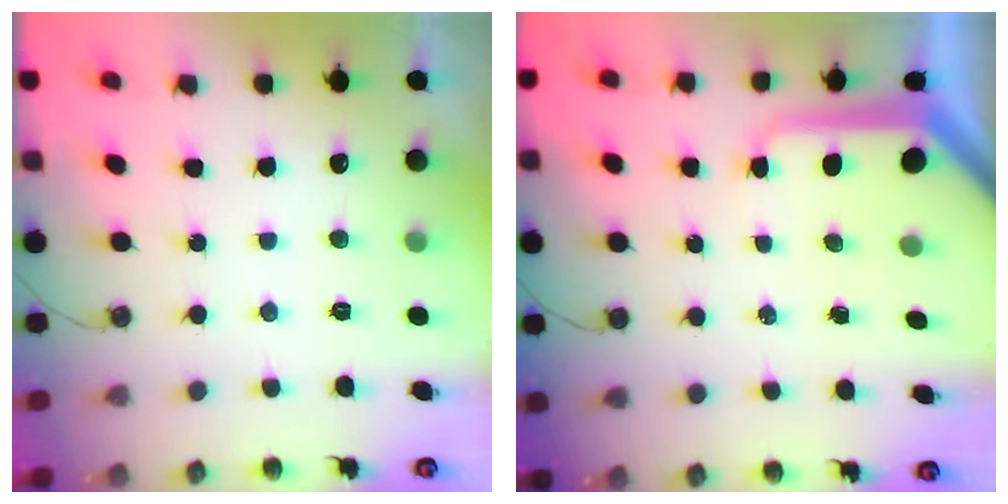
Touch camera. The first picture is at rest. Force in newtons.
{"total": 8.4, "press": 8.4, "slide": 0.6}